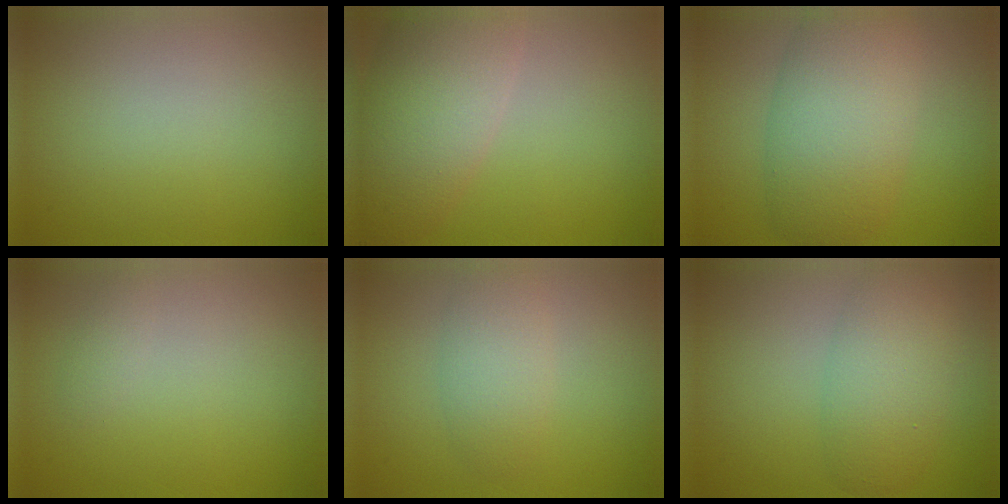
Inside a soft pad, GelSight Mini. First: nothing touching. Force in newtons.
{"total": 7.0, "press": 7.0, "slide": 0.6}
{"total": 7.6, "press": 7.6, "slide": 0.4}
{"total": 0.7, "press": 0.7, "slide": 0.0}
{"total": 2.8, "press": 2.8, "slide": 0.2}
{"total": 4.6, "press": 4.6, "slide": 0.2}